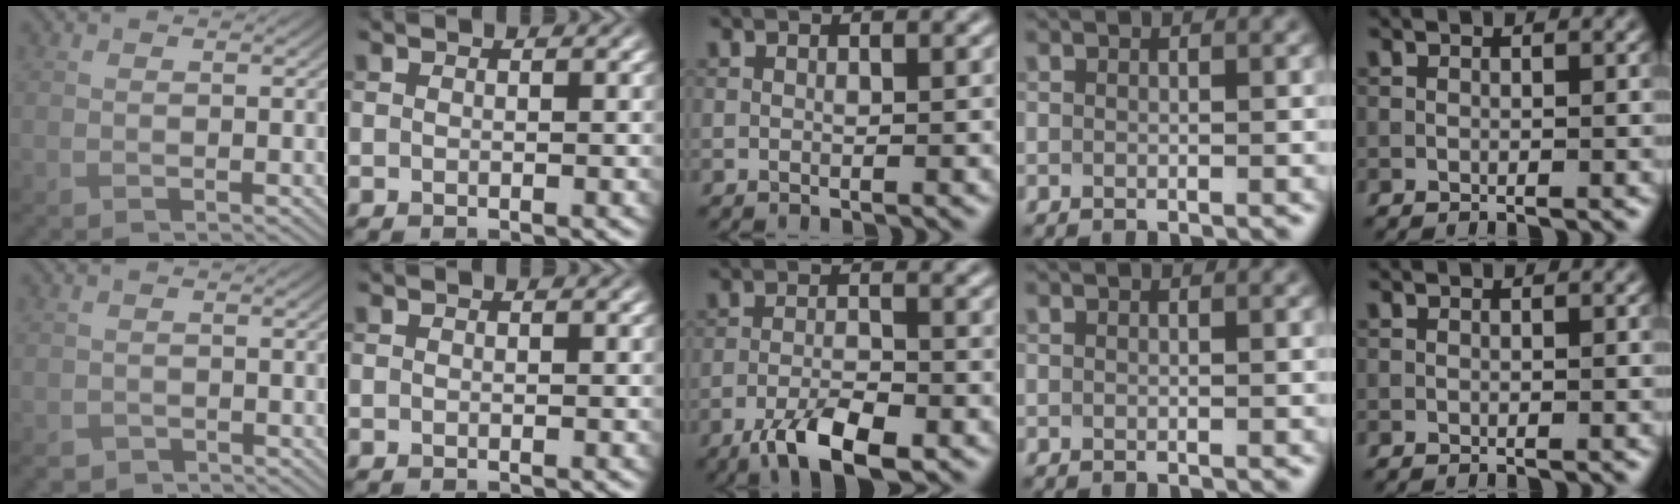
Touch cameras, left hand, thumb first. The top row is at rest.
{"thumb": {"total": 1.8, "force": [-1.5, 0.9, 0.2], "torque": [-0.002, -0.004, -0.032]}, "middle": {"total": 5.3, "force": [-3.3, 1.6, 3.8], "torque": [-0.070, -0.005, -0.060]}}